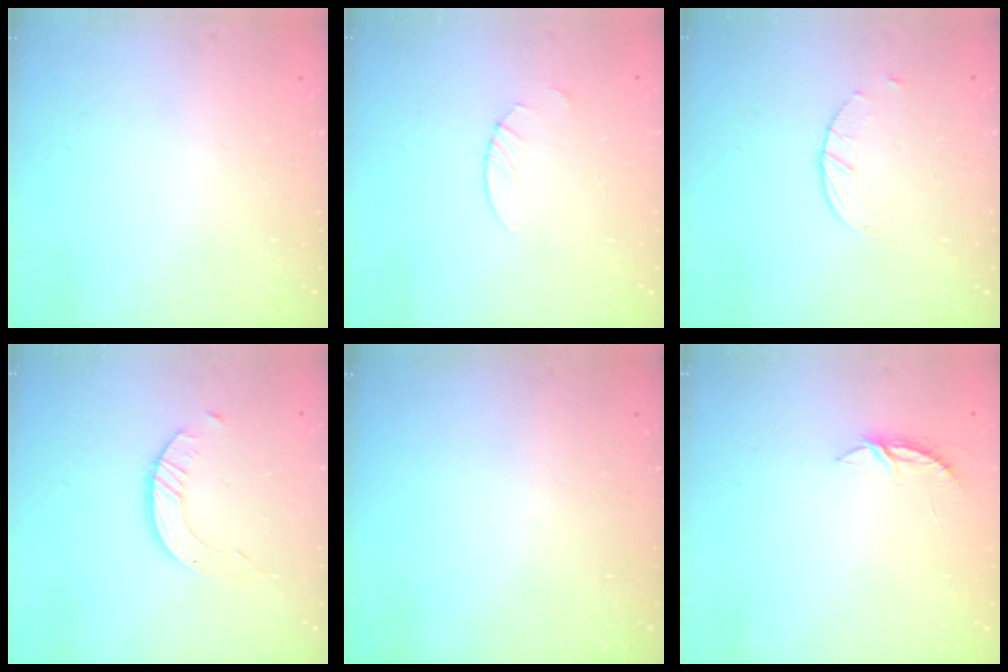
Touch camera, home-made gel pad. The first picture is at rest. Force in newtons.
{"total": 1.8, "press": 1.8, "slide": 0.2}
{"total": 2.6, "press": 2.6, "slide": 0.4}
{"total": 2.5, "press": 2.5, "slide": 0.3}
{"total": 0.0}
{"total": 3.7, "press": 3.6, "slide": 0.4}